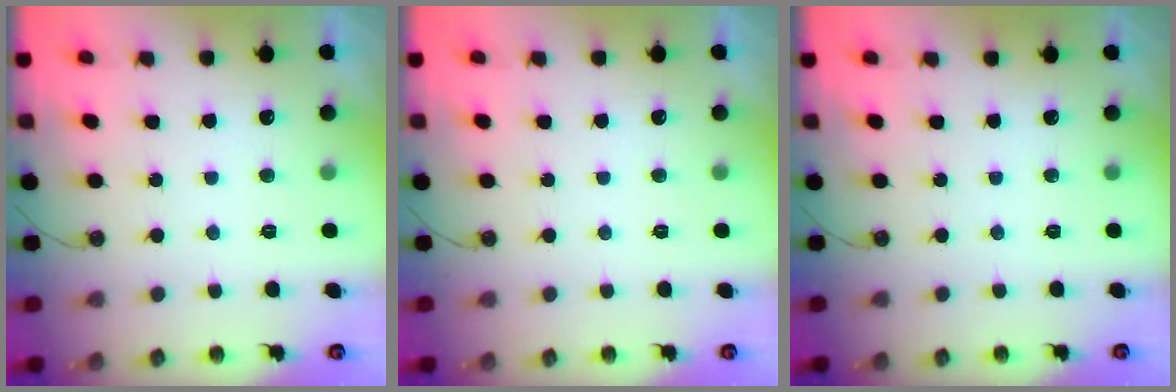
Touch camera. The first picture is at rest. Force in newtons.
{"total": 0.0}
{"total": 0.0}